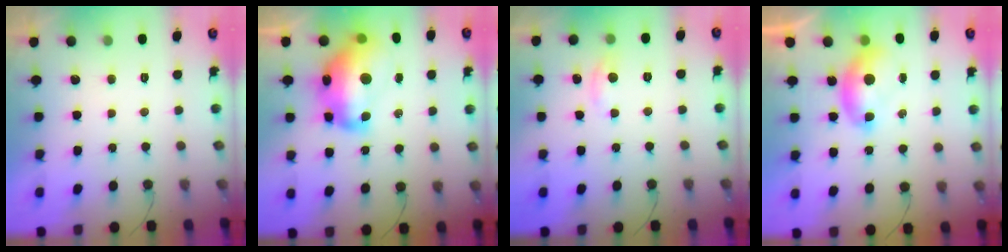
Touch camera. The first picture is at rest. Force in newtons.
{"total": 19.6, "press": 19.6, "slide": 1.4}
{"total": 3.2, "press": 3.2, "slide": 0.4}
{"total": 8.1, "press": 8.0, "slide": 1.3}